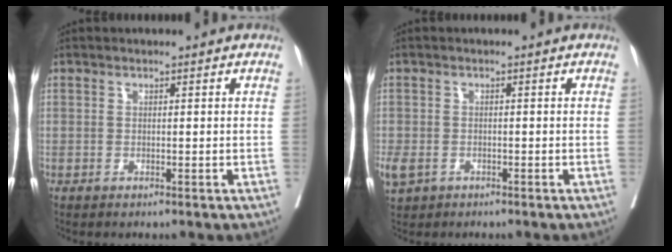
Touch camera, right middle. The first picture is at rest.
{"total": 5.4, "force": [-2.8, 3.8, 2.8], "torque": [-0.077, -0.005, -0.041]}